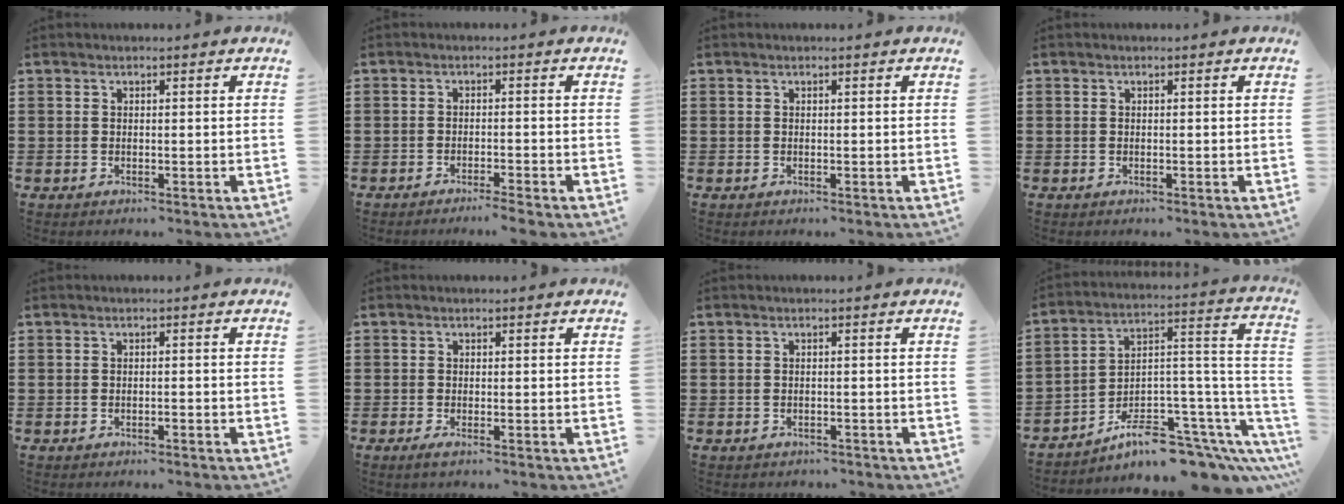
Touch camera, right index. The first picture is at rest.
{"total": 1.8, "force": [-1.6, -0.3, 0.7], "torque": [-0.012, 0.002, -0.031]}
{"total": 0.0}
{"total": 0.0}
{"total": 0.6, "force": [-0.4, 0.0, 0.4], "torque": [-0.009, -0.003, -0.008]}
{"total": 0.8, "force": [-0.2, 0.1, 0.8], "torque": [-0.013, -0.005, -0.003]}
{"total": 0.6, "force": [-0.6, 0.2, 0.1], "torque": [-0.004, 0.000, -0.013]}
{"total": 8.6, "force": [-6.4, 3.5, 4.7], "torque": [-0.075, 0.006, -0.115]}